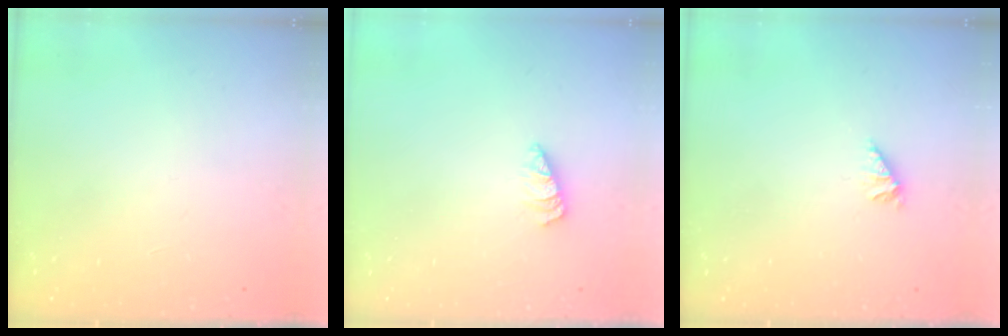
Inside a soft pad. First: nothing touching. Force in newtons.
{"total": 1.1, "press": 1.1, "slide": 0.1}
{"total": 1.9, "press": 1.9, "slide": 0.4}